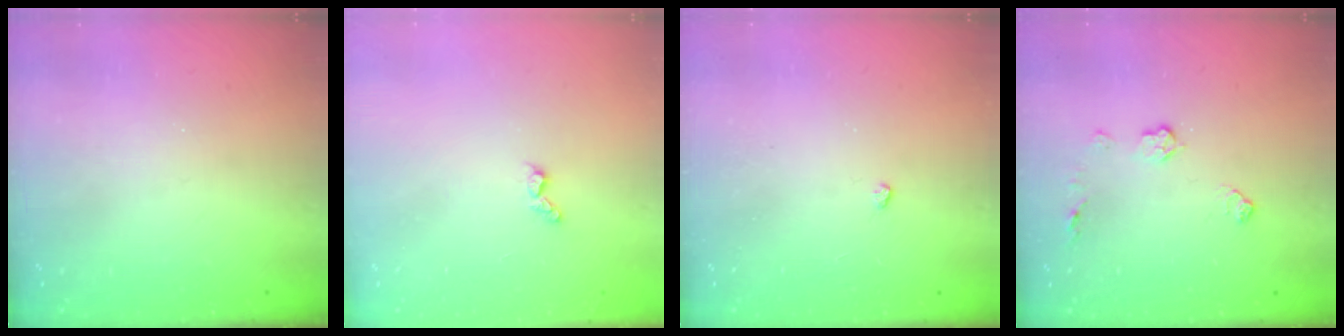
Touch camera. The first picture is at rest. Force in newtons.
{"total": 4.1, "press": 4.1, "slide": 0.6}
{"total": 3.0, "press": 2.9, "slide": 0.4}
{"total": 6.3, "press": 6.3, "slide": 0.3}